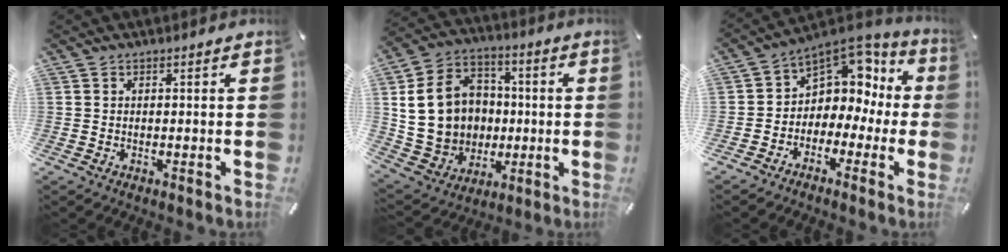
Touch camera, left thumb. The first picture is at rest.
{"total": 16.9, "force": [1.0, 15.1, 7.7], "torque": [-0.152, 0.009, 0.029]}
{"total": 8.7, "force": [3.7, 7.0, 3.5], "torque": [-0.043, -0.041, 0.064]}